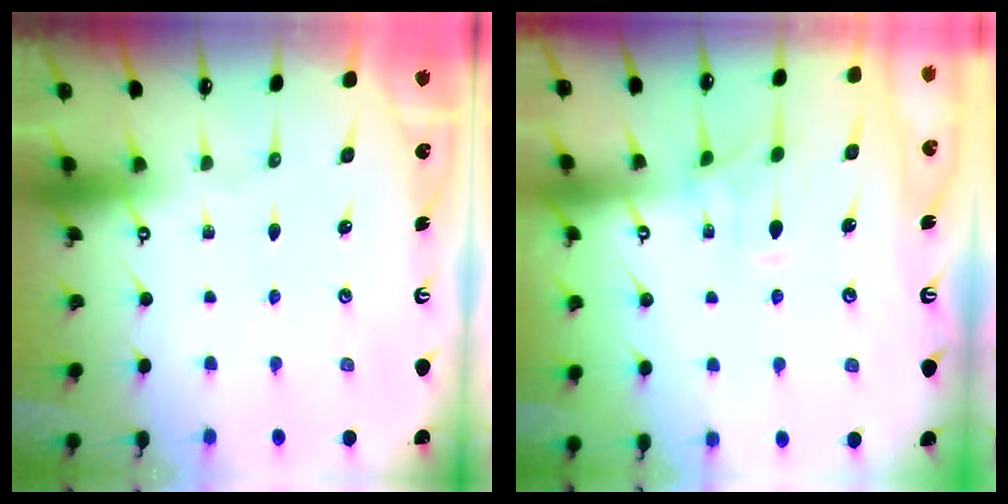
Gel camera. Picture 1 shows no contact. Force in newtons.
{"total": 1.0, "press": 0.5, "slide": 0.8}